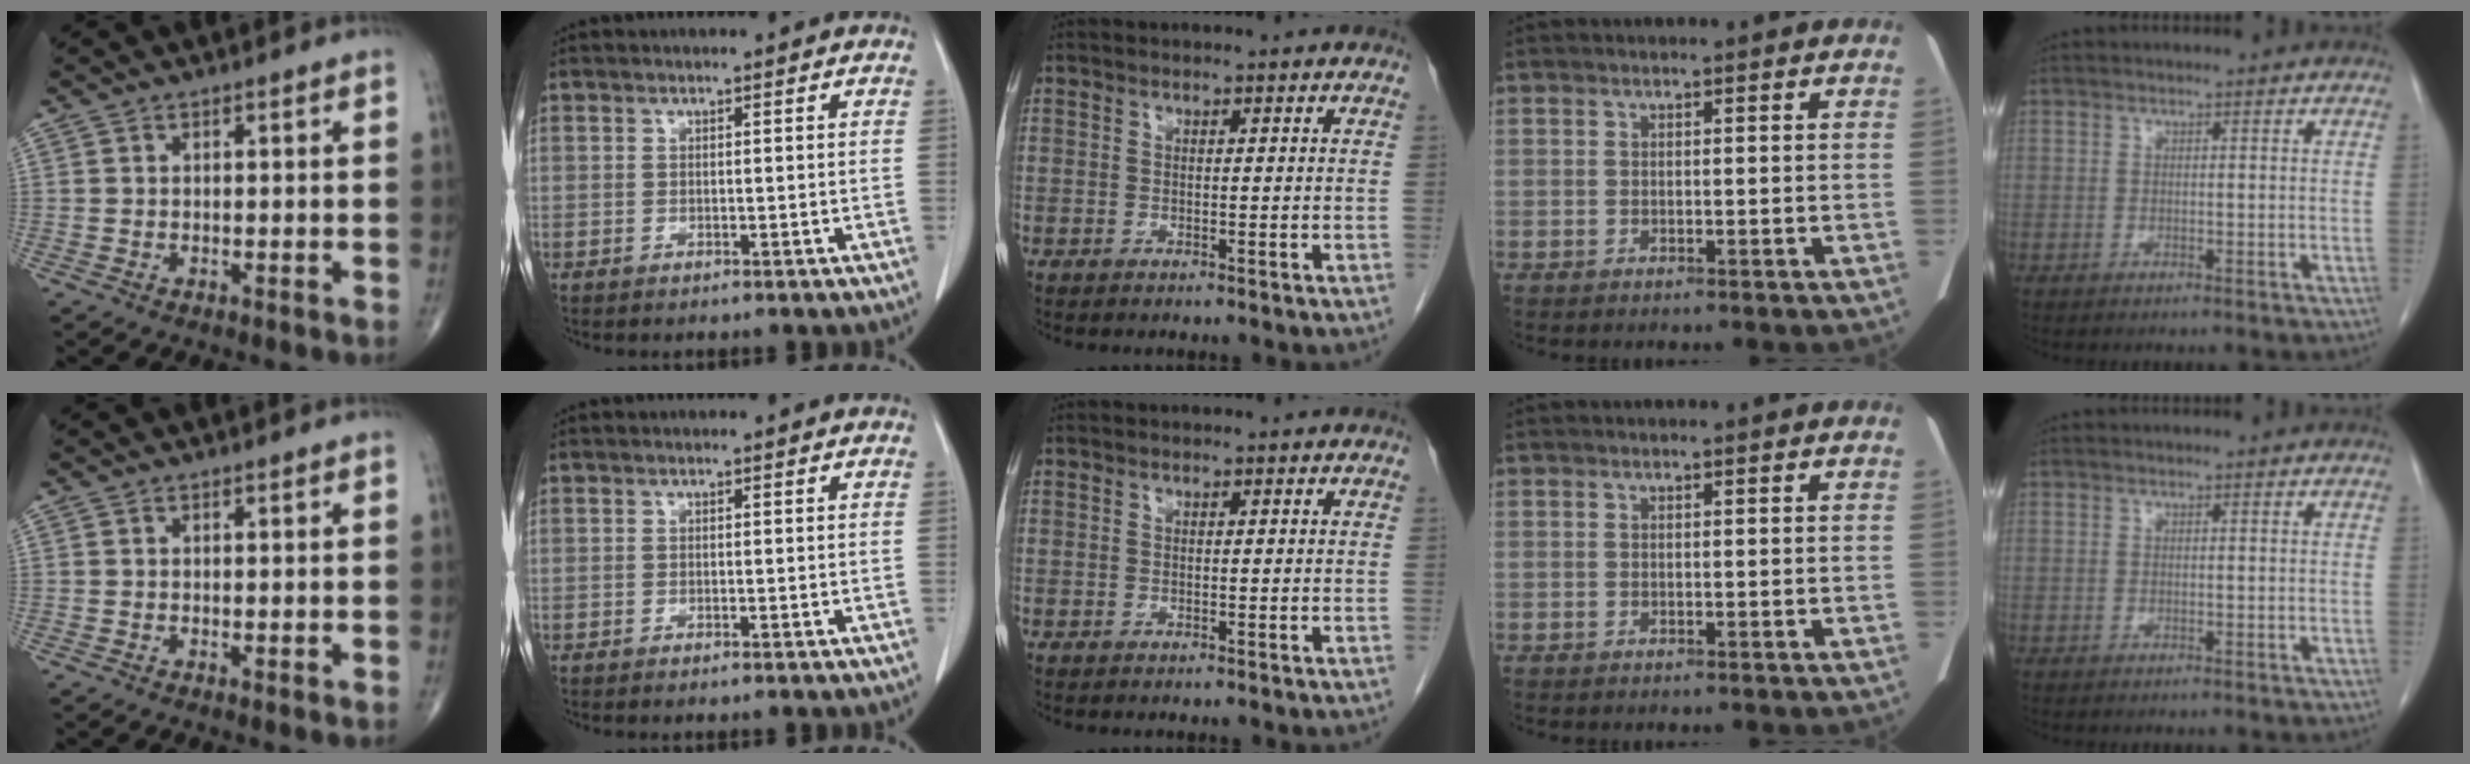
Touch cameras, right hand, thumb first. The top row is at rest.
{"thumb": {"total": 0.5, "force": [0.0, 0.1, 0.5], "torque": [-0.012, -0.004, -0.001]}, "index": {"total": 0.5, "force": [-0.4, 0.0, 0.3], "torque": [-0.010, -0.001, -0.006]}}